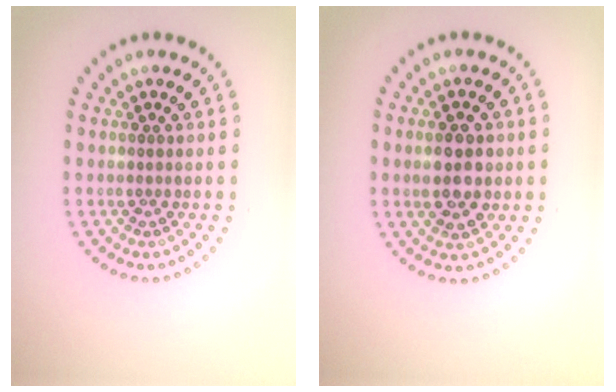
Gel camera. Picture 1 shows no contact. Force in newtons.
{"total": 3.6, "press": 3.6, "slide": 0.2}